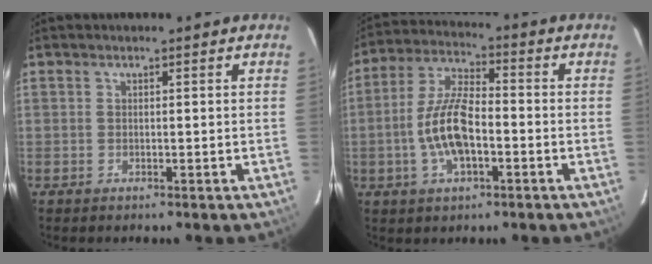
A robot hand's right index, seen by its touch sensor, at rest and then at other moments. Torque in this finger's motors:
{"motor_torque": [0.54, -0.12, 0.32, 0.15]}